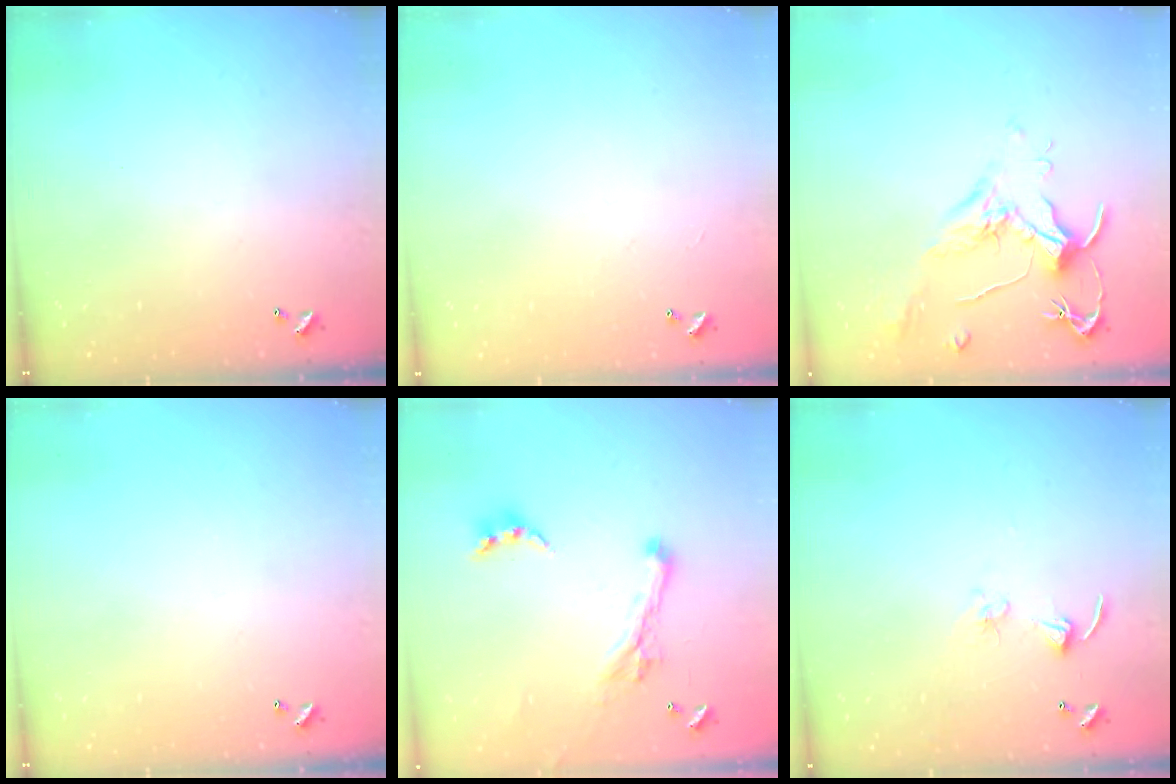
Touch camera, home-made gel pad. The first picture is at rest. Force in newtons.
{"total": 1.0, "press": 0.9, "slide": 0.5}
{"total": 1.8, "press": 1.7, "slide": 0.6}
{"total": 0.0}
{"total": 2.8, "press": 2.5, "slide": 1.3}
{"total": 2.7, "press": 2.7, "slide": 0.2}